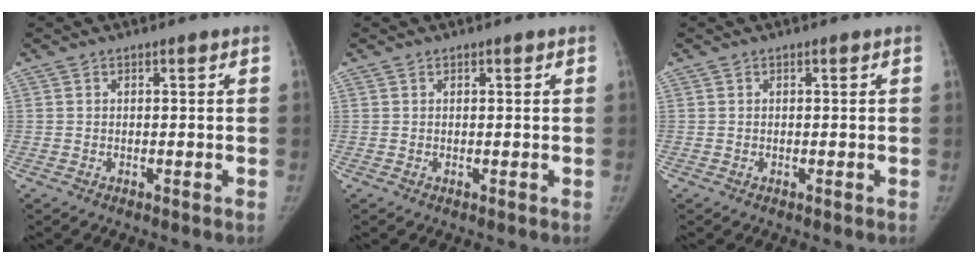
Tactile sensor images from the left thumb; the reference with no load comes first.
{"total": 0.0}
{"total": 0.0}